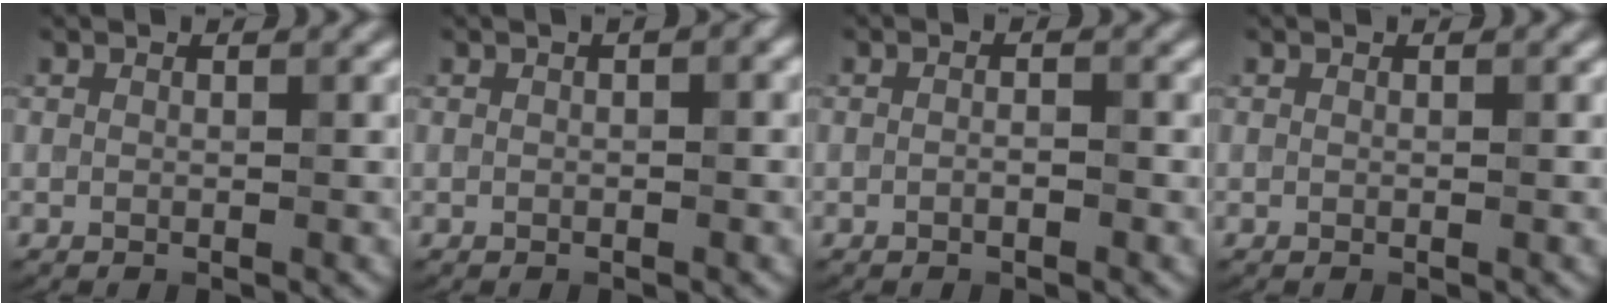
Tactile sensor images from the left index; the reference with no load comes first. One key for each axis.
{"total": 1.6, "fx": 0.3, "fy": 0.4, "fz": 1.5, "tx": -0.021, "ty": 0.002, "tz": 0.003}
{"total": 0.9, "fx": -0.4, "fy": 0.3, "fz": 0.8, "tx": -0.013, "ty": -0.005, "tz": -0.007}
{"total": 0.0}